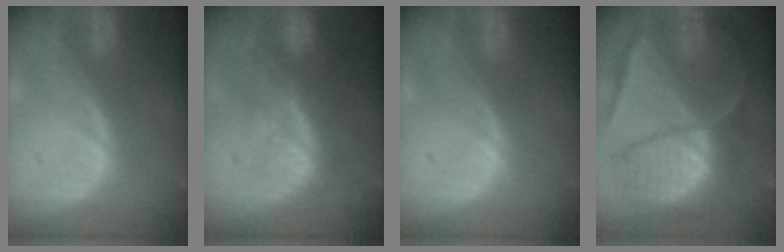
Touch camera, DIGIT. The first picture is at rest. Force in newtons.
{"total": 10.0, "press": 8.5, "slide": 5.3}
{"total": 0.0}
{"total": 10.8, "press": 10.7, "slide": 1.1}